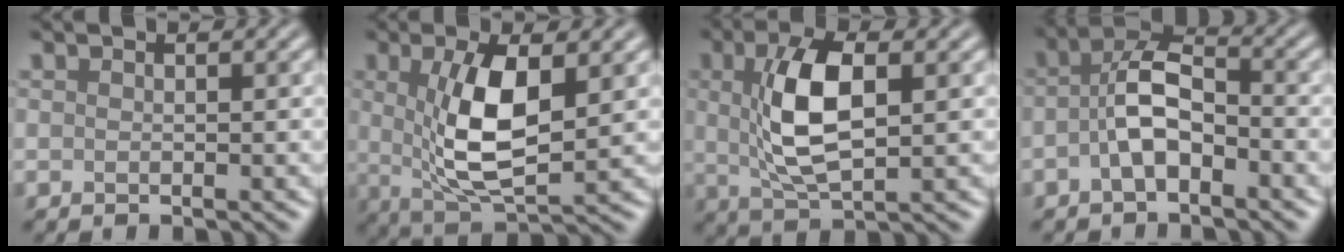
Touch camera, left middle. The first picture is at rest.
{"total": 7.3, "force": [1.0, 2.8, 6.6], "torque": [-0.133, -0.010, 0.023]}
{"total": 6.9, "force": [1.1, 3.0, 6.2], "torque": [-0.127, 0.005, 0.022]}
{"total": 4.7, "force": [-1.4, 2.3, 3.9], "torque": [-0.075, 0.013, -0.033]}